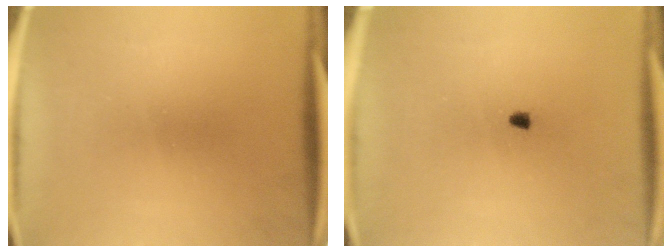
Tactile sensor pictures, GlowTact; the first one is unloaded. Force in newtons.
{"total": 1.0}